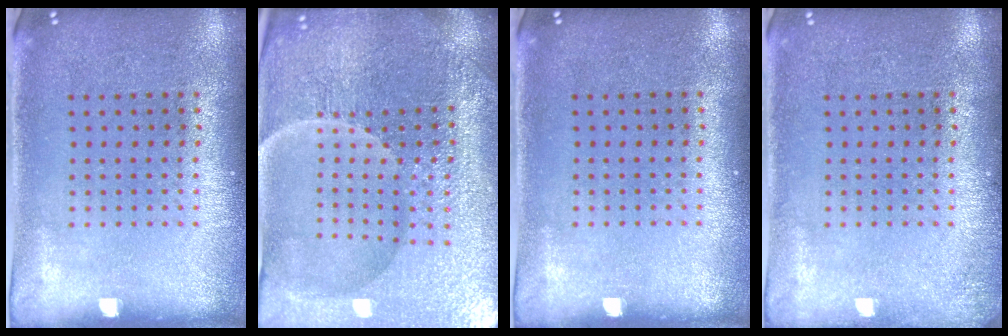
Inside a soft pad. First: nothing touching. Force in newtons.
{"total": 5.3, "press": 5.0, "slide": 1.5}
{"total": 0.0}
{"total": 1.0, "press": 1.0, "slide": 0.3}